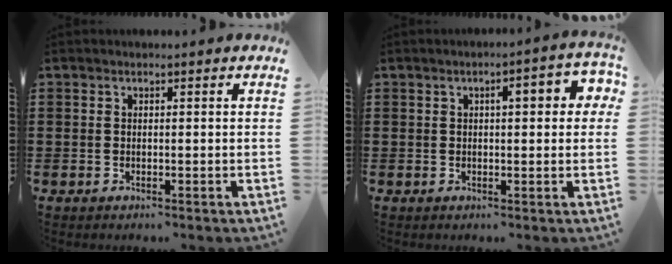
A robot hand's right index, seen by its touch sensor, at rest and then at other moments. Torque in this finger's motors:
{"motor_torque": [0.63, -0.10, 0.22, 0.05]}